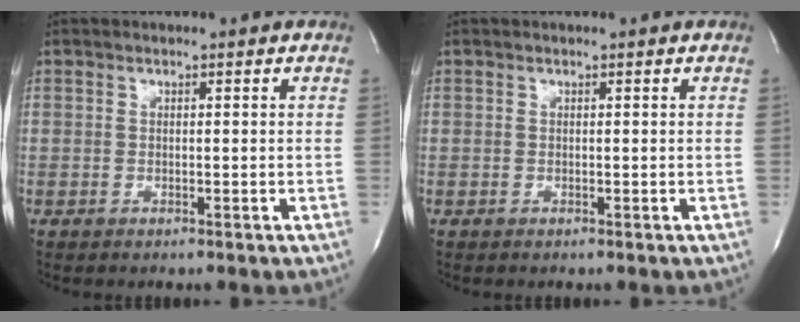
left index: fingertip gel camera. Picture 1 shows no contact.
{"total": 0.0}